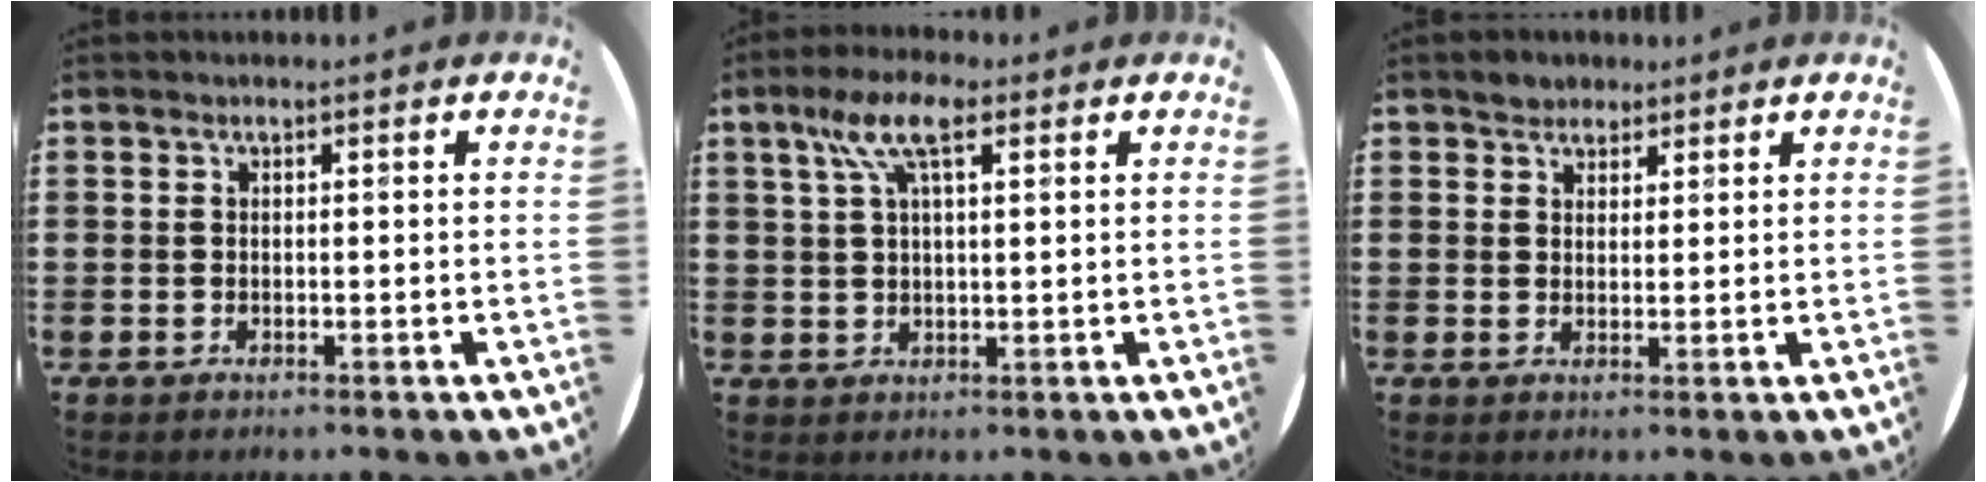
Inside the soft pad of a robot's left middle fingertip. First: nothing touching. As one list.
[{"total": 6.6, "force": [3.3, 2.3, 5.2], "torque": [-0.105, 0.010, 0.054]}, {"total": 2.2, "force": [1.9, 1.1, -0.1], "torque": [0.006, 0.002, 0.036]}]